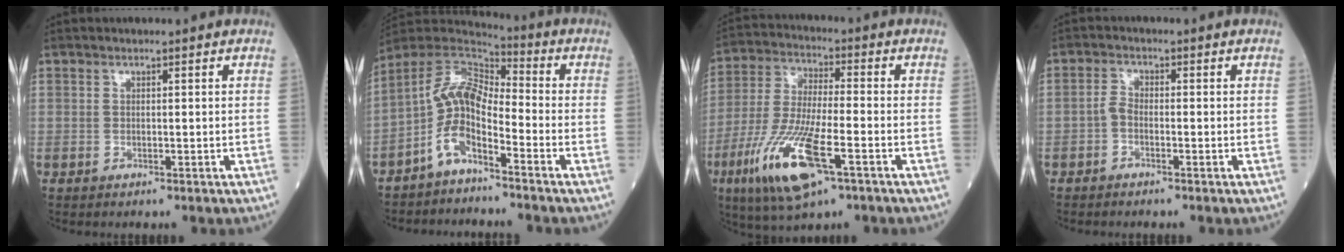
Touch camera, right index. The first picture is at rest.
{"total": 8.5, "force": [-4.5, 3.0, 6.6], "torque": [-0.145, 0.019, -0.095]}
{"total": 14.5, "force": [-6.4, 2.9, 12.7], "torque": [-0.266, -0.025, -0.116]}
{"total": 1.6, "force": [-0.9, 0.7, 1.2], "torque": [-0.028, 0.002, -0.020]}